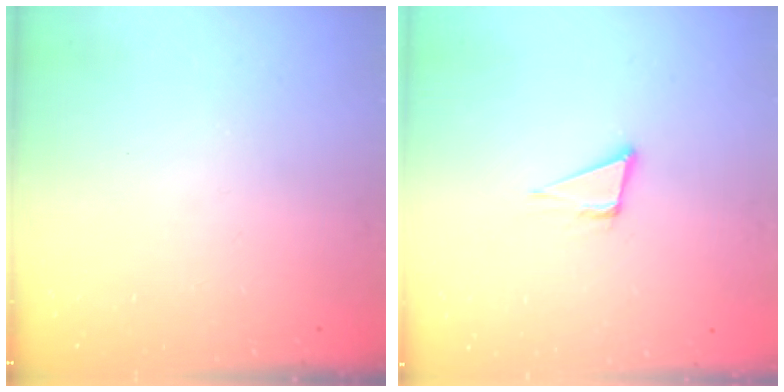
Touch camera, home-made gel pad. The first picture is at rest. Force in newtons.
{"total": 5.4, "press": 4.4, "slide": 3.1}